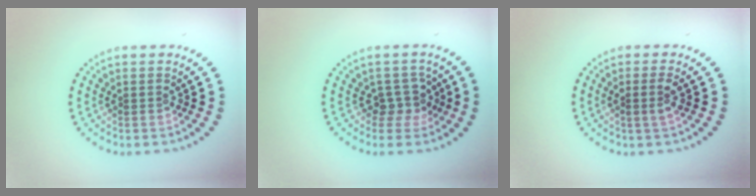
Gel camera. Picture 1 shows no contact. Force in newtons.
{"total": 2.4, "press": 1.9, "slide": 1.4}
{"total": 1.3, "press": 1.2, "slide": 0.6}